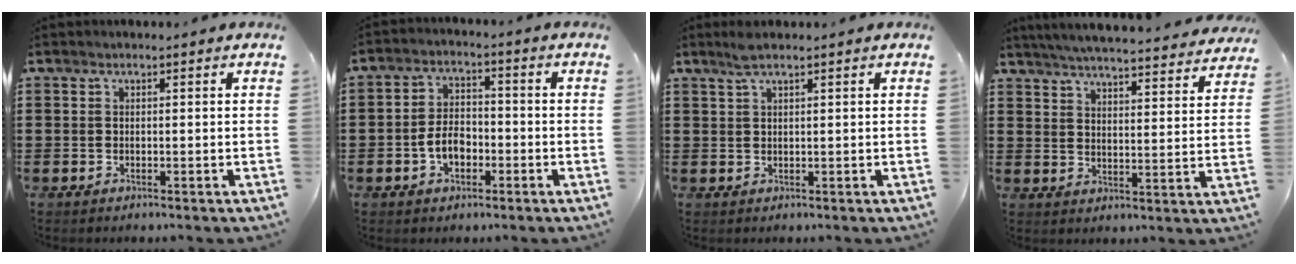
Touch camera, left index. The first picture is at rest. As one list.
[{"total": 5.0, "force": [-1.7, 3.1, 3.6], "torque": [-0.080, 0.004, -0.035]}, {"total": 2.4, "force": [1.6, 0.2, 1.7], "torque": [-0.036, 0.002, 0.029]}, {"total": 5.2, "force": [5.0, -0.5, 1.4], "torque": [-0.048, -0.037, 0.084]}]